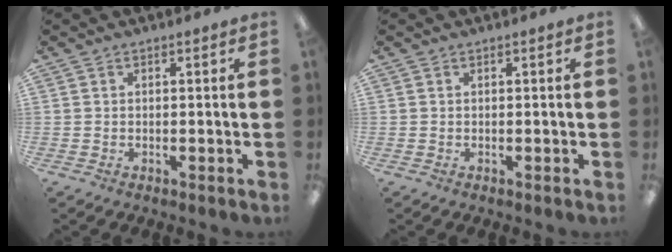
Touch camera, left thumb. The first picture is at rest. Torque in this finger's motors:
{"motor_torque": [-0.04, -0.05, 0.05, -0.03, 0.00]}